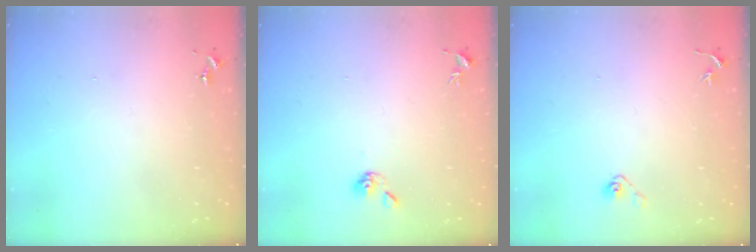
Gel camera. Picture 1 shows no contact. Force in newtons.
{"total": 5.2, "press": 5.1, "slide": 0.6}
{"total": 3.9, "press": 3.4, "slide": 1.9}